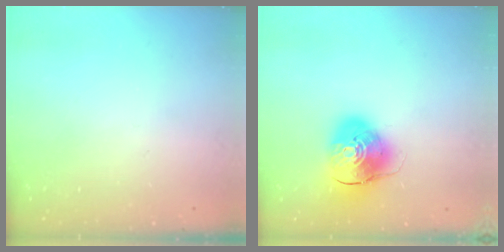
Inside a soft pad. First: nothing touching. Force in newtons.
{"total": 10.8, "press": 10.6, "slide": 1.9}